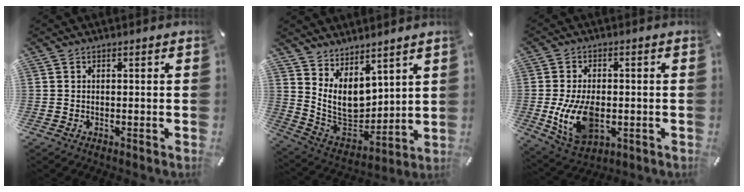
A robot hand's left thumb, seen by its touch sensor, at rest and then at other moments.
{"total": 9.8, "force": [5.3, 7.0, 4.4], "torque": [-0.103, -0.058, 0.108]}
{"total": 11.9, "force": [-1.9, 7.5, 9.0], "torque": [-0.195, -0.005, -0.031]}